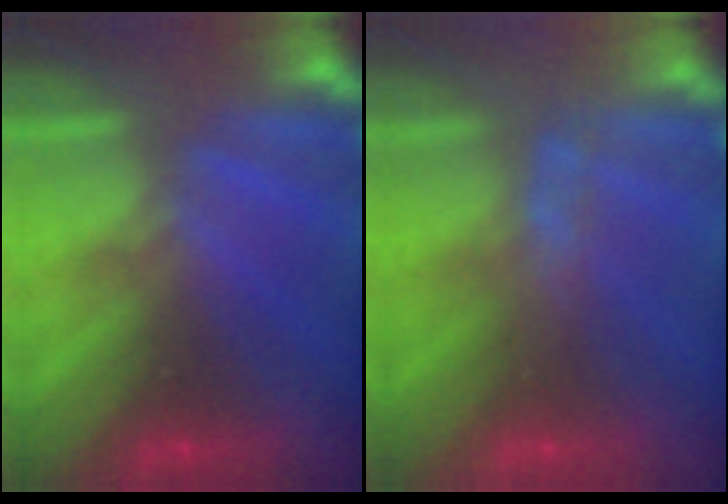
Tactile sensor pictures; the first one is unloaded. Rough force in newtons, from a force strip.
{"total": 2.6}